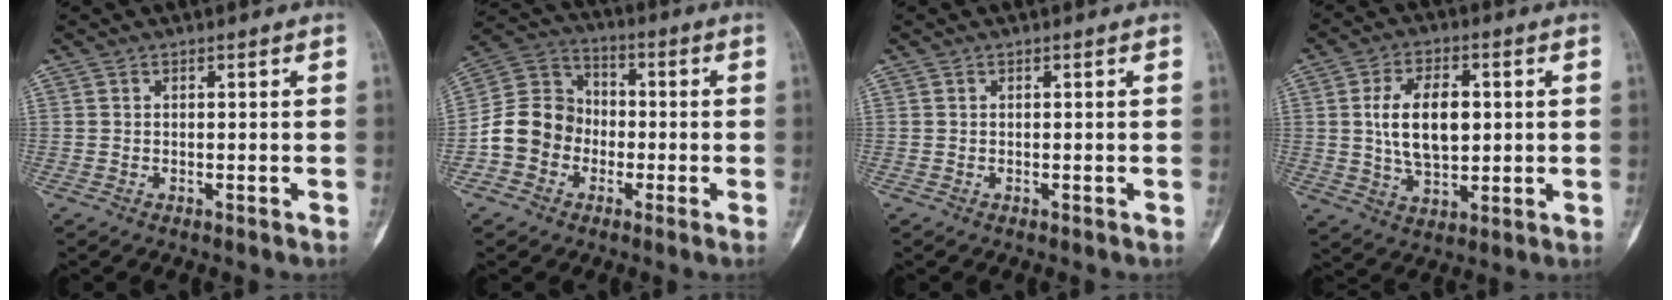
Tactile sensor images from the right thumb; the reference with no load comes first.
{"total": 11.0, "force": [-3.2, 9.5, 4.4], "torque": [-0.065, 0.043, -0.069]}
{"total": 0.0}
{"total": 11.8, "force": [1.5, 7.0, 9.4], "torque": [-0.151, -0.001, 0.032]}